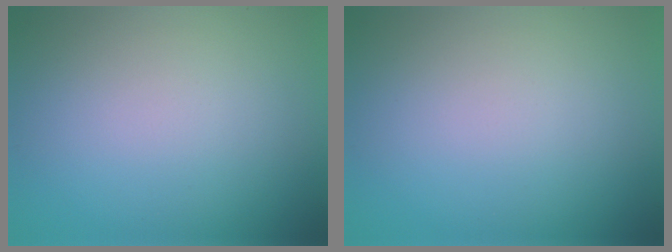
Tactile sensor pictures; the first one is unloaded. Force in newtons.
{"total": 0.0}